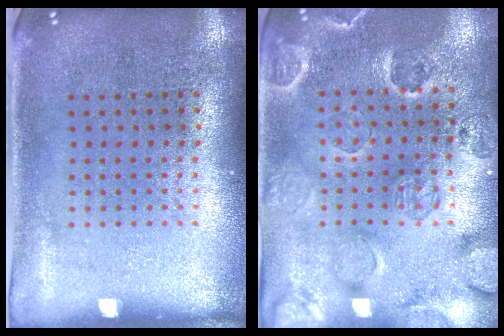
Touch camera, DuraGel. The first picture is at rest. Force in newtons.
{"total": 2.5, "press": 2.2, "slide": 1.1}